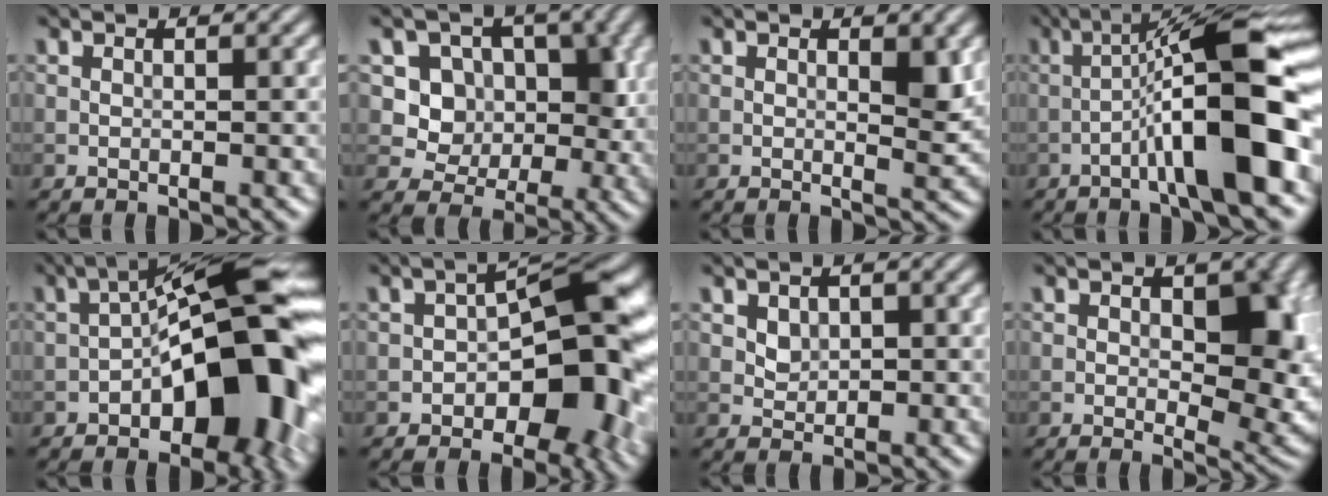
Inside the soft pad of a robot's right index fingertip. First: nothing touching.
{"total": 7.4, "force": [1.6, 6.1, 4.0], "torque": [-0.046, -0.006, 0.012]}
{"total": 2.4, "force": [0.4, 0.7, 2.2], "torque": [-0.033, -0.006, 0.005]}
{"total": 11.1, "force": [-3.3, 1.3, 10.5], "torque": [-0.154, 0.027, -0.055]}
{"total": 13.0, "force": [-2.9, 5.5, 11.4], "torque": [-0.137, 0.030, -0.065]}
{"total": 9.7, "force": [-2.4, 5.2, 7.8], "torque": [-0.091, 0.015, -0.047]}
{"total": 1.5, "force": [0.3, 1.2, 0.9], "torque": [-0.014, -0.002, 0.008]}
{"total": 6.8, "force": [0.8, 3.7, 5.7], "torque": [-0.063, -0.010, 0.017]}